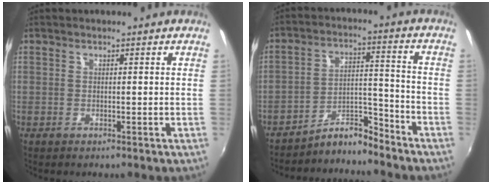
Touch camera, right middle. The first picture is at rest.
{"total": 6.4, "force": [-6.4, 0.4, 0.8], "torque": [-0.014, 0.029, -0.116]}